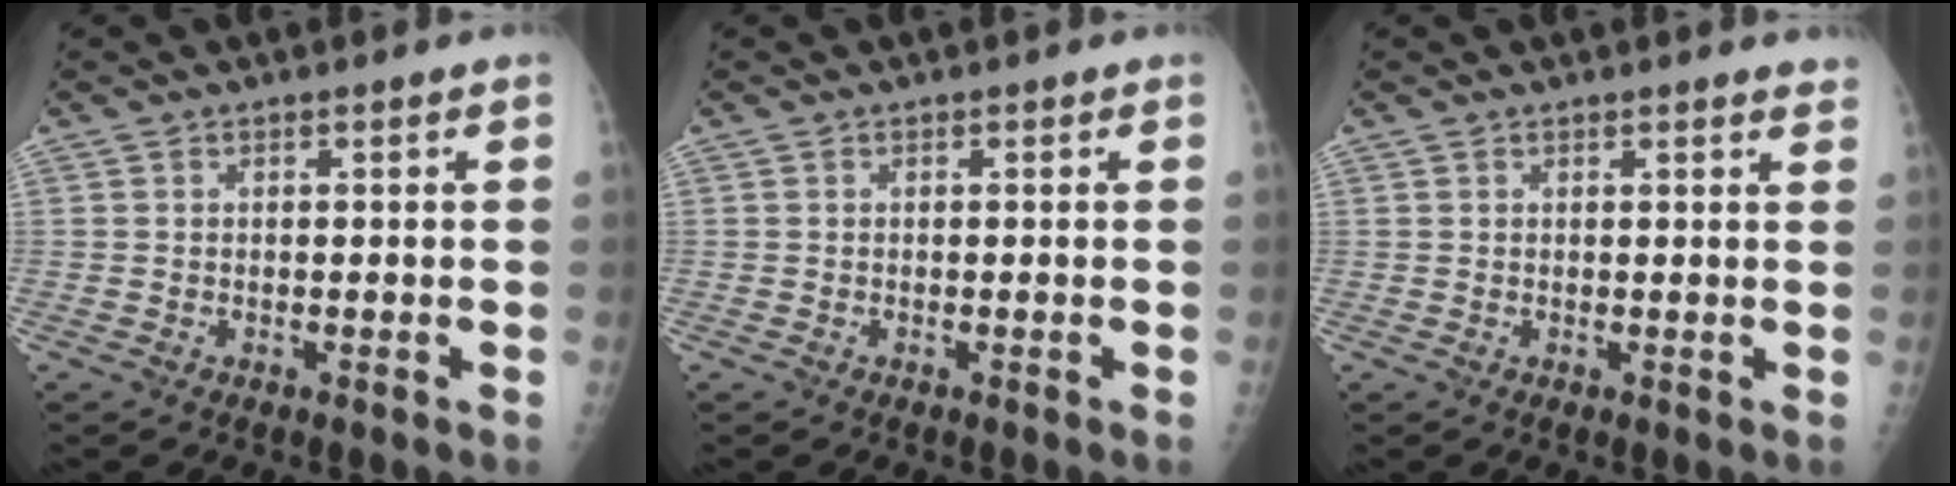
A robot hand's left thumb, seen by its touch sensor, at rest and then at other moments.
{"total": 0.0}
{"total": 2.2, "force": [2.0, 0.2, 0.7], "torque": [-0.004, -0.010, 0.016]}